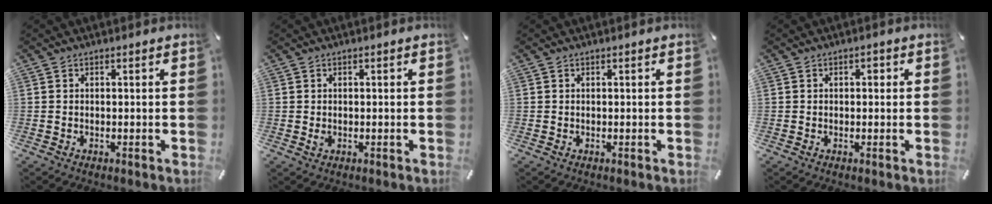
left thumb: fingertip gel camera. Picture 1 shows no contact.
{"total": 0.9, "force": [-0.1, 0.8, 0.5], "torque": [-0.002, -0.002, -0.004]}
{"total": 0.0}
{"total": 1.4, "force": [0.1, 1.1, 0.9], "torque": [-0.011, 0.005, -0.003]}